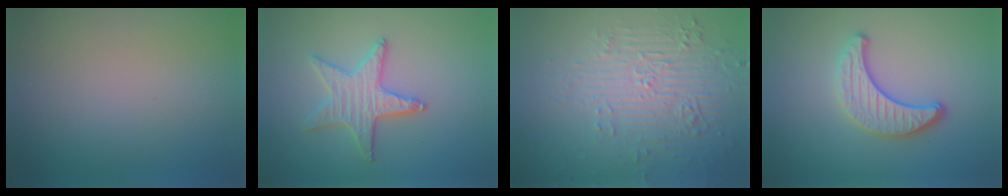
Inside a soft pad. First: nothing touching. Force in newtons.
{"total": 3.8, "press": 3.5, "slide": 1.6}
{"total": 6.0, "press": 3.6, "slide": 4.8}
{"total": 3.6, "press": 3.1, "slide": 1.8}